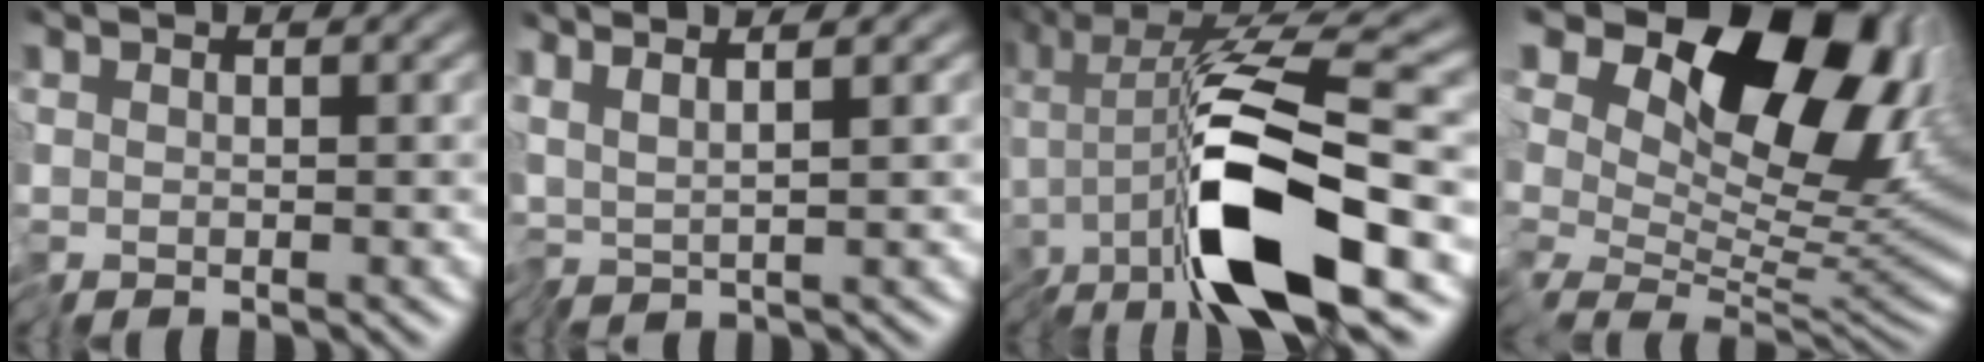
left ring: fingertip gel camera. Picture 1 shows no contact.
{"total": 2.7, "force": [1.5, -0.1, 2.3], "torque": [-0.041, 0.012, 0.019]}
{"total": 10.3, "force": [-3.7, 1.6, 9.4], "torque": [-0.160, 0.006, -0.079]}
{"total": 15.2, "force": [8.3, 8.2, 9.8], "torque": [-0.160, 0.031, 0.130]}